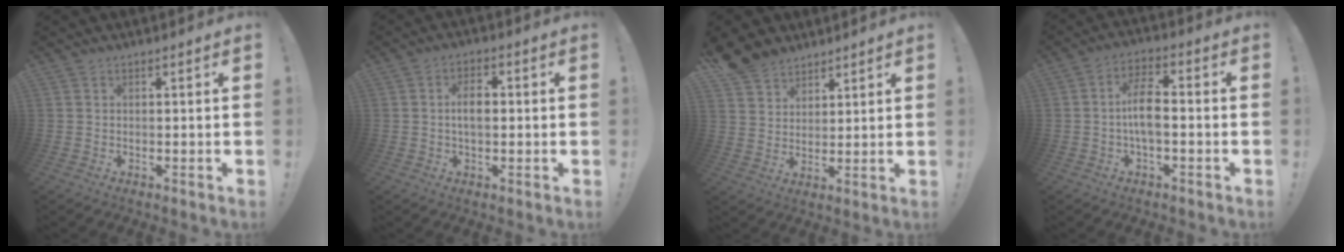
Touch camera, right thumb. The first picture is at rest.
{"total": 5.6, "force": [0.1, 3.0, 4.7], "torque": [-0.073, 0.004, -0.004]}
{"total": 8.5, "force": [6.8, 4.9, 1.5], "torque": [-0.028, -0.045, 0.136]}
{"total": 8.6, "force": [-0.8, 3.6, 7.8], "torque": [-0.145, 0.010, -0.014]}